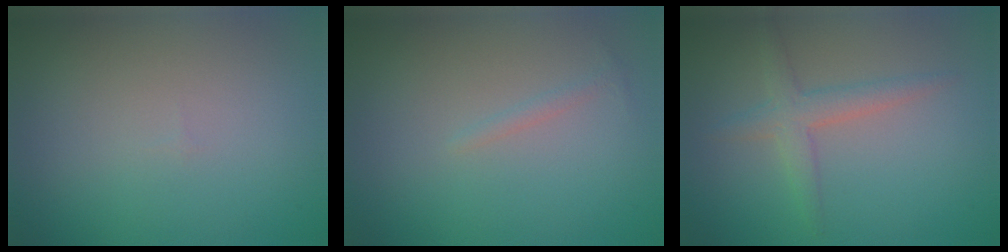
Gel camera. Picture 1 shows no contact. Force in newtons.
{"total": 0.7, "press": 0.7, "slide": 0.1}
{"total": 2.4, "press": 2.4, "slide": 0.1}